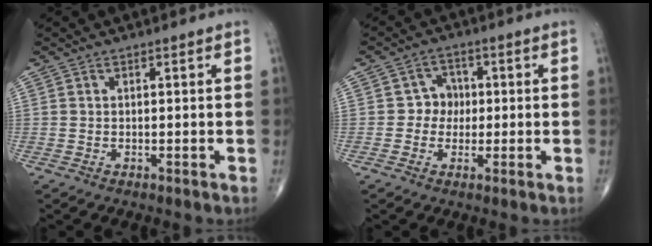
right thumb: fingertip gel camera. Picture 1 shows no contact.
{"total": 4.3, "force": [-0.1, 4.0, 1.6], "torque": [0.009, 0.013, -0.011]}